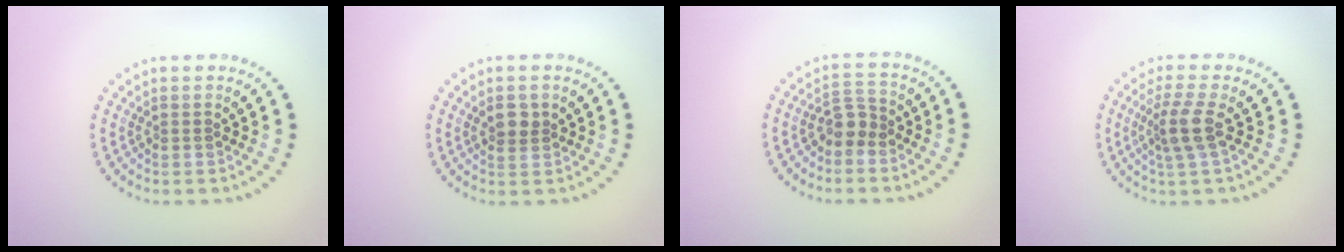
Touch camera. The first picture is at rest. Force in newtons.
{"total": 1.8, "press": 1.7, "slide": 0.5}
{"total": 2.1, "press": 1.8, "slide": 1.2}
{"total": 2.9, "press": 2.3, "slide": 1.7}